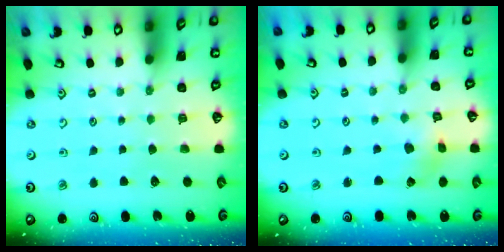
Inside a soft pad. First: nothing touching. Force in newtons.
{"total": 1.4, "press": 1.3, "slide": 0.3}